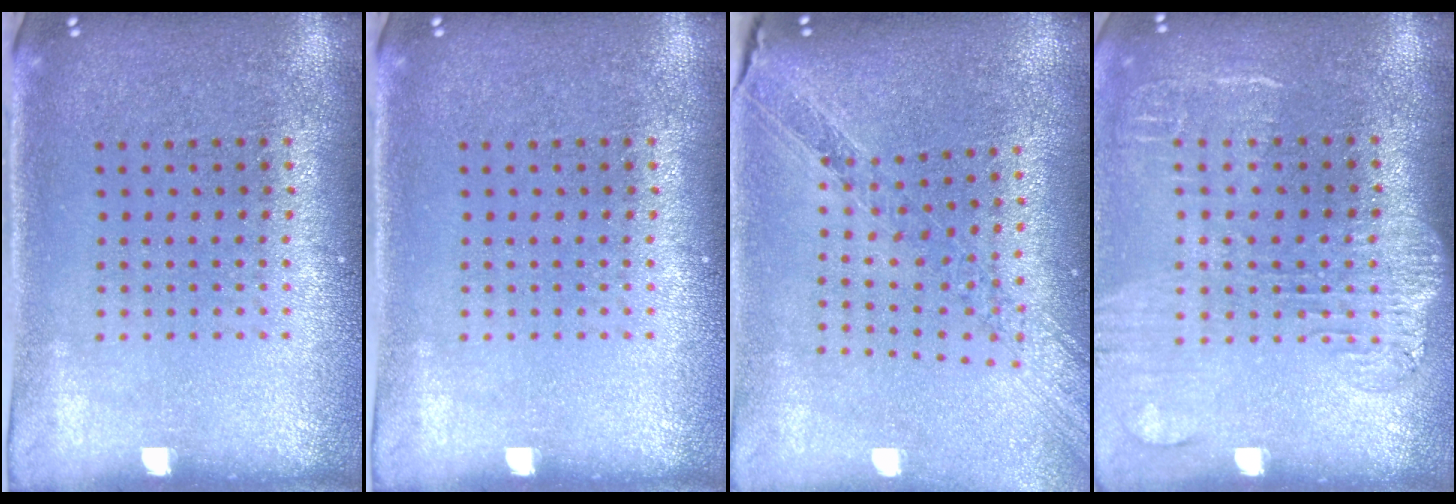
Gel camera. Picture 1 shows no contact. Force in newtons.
{"total": 0.0}
{"total": 1.1, "press": 1.1, "slide": 0.2}
{"total": 1.8, "press": 1.5, "slide": 0.9}